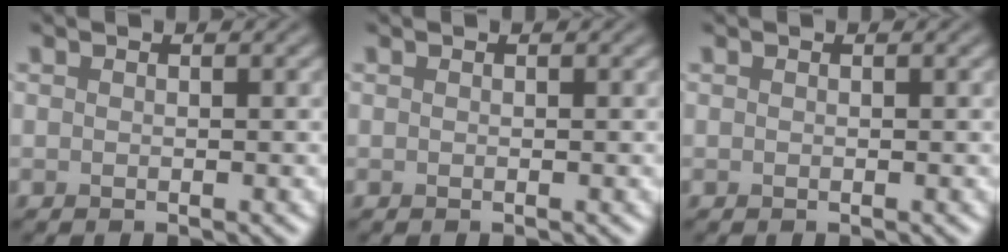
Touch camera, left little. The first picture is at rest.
{"total": 0.0}
{"total": 0.0}